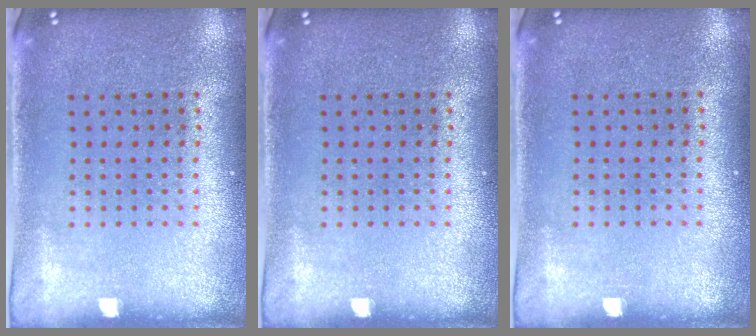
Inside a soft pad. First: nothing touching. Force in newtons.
{"total": 0.0}
{"total": 0.0}